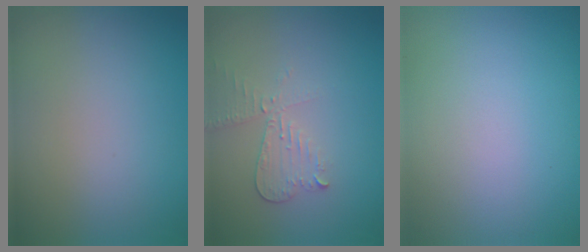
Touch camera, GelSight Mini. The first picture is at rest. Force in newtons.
{"total": 2.2, "press": 2.2, "slide": 0.2}
{"total": 0.0}